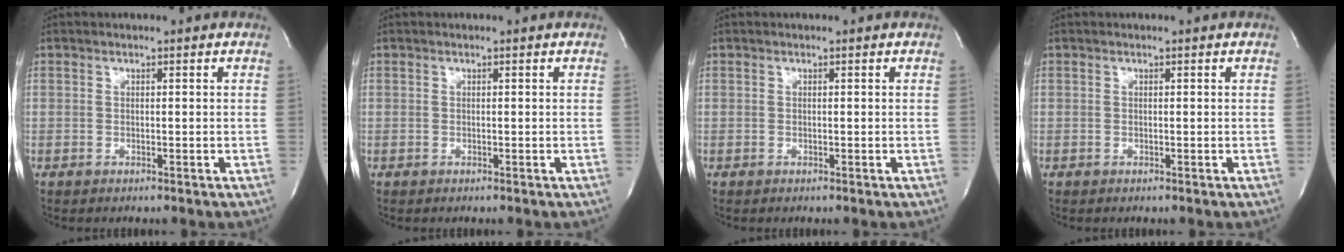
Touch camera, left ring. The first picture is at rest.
{"total": 0.0}
{"total": 0.0}
{"total": 0.0}